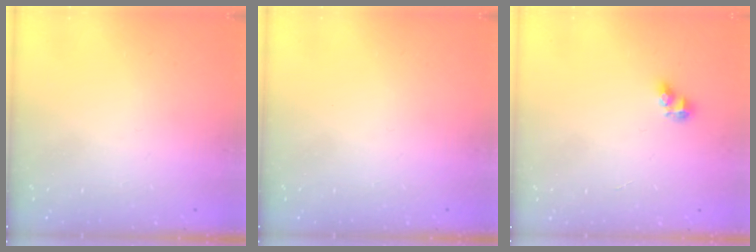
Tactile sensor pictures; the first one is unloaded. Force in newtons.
{"total": 0.0}
{"total": 4.0, "press": 4.0, "slide": 0.5}